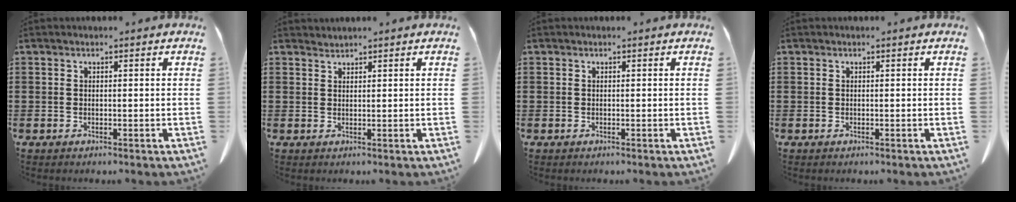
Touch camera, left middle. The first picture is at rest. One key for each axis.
{"total": 1.0, "fx": 1.0, "fy": -0.1, "fz": -0.1, "tx": 0.000, "ty": -0.002, "tz": 0.020}
{"total": 0.0}
{"total": 0.0}